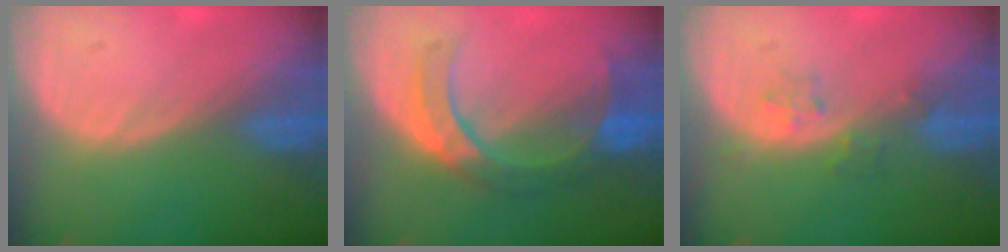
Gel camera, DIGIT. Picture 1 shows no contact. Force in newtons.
{"total": 7.1, "press": 7.0, "slide": 0.9}
{"total": 2.3, "press": 2.2, "slide": 0.3}